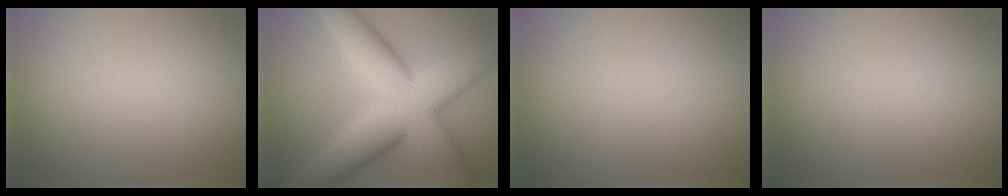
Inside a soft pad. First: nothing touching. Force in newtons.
{"total": 13.5, "press": 13.5, "slide": 0.5}
{"total": 0.0}
{"total": 0.0}